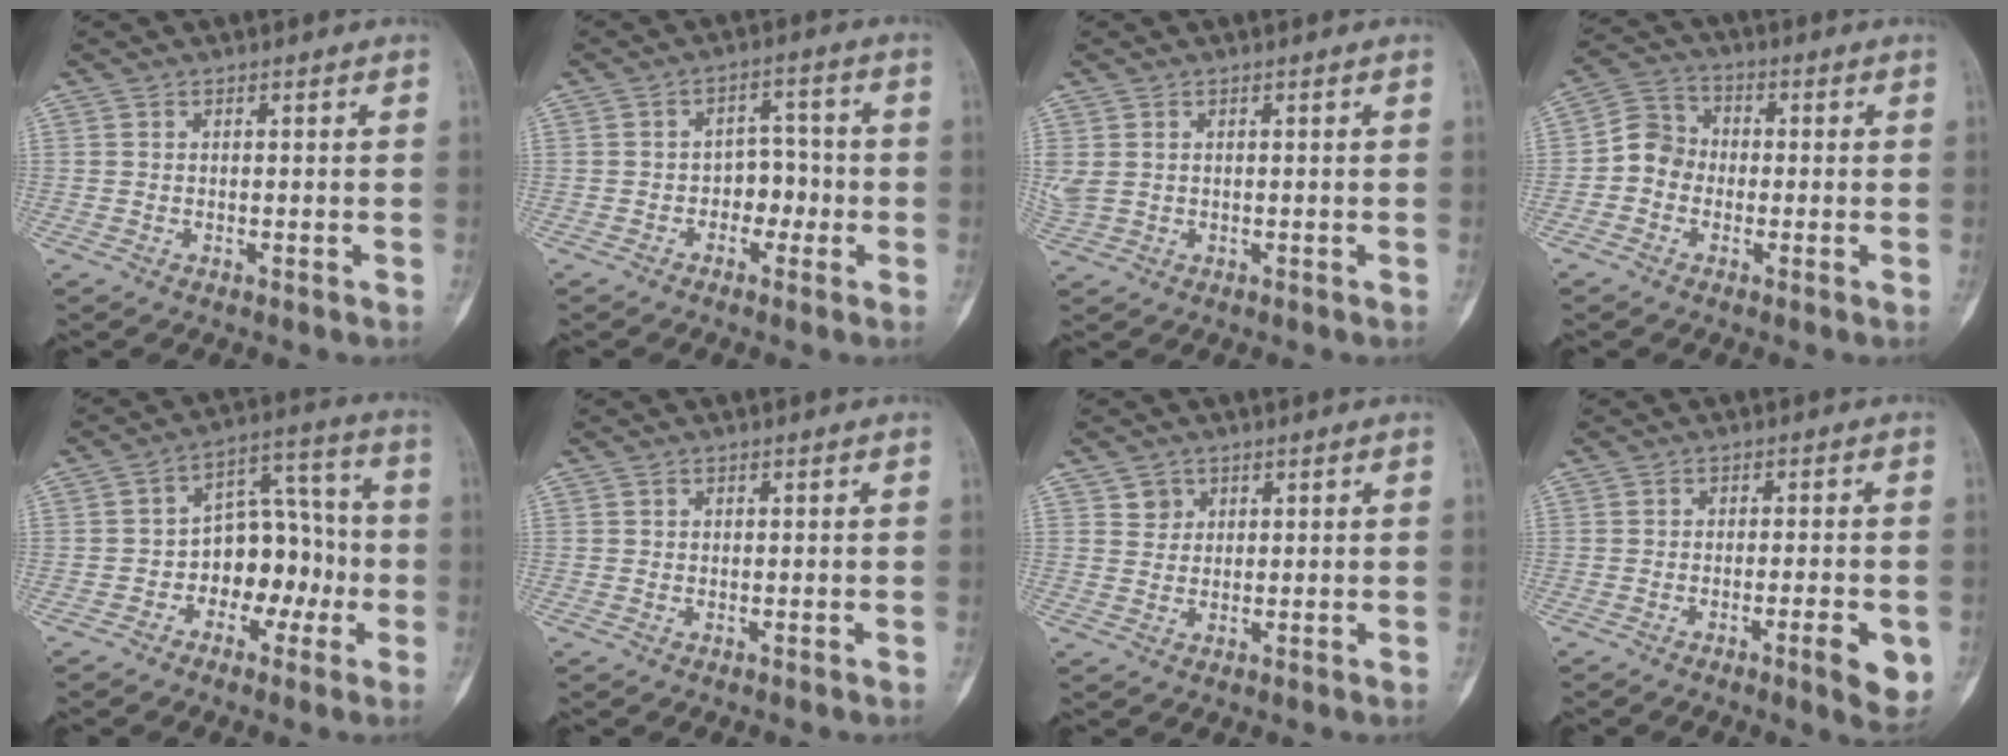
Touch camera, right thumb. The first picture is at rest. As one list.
[{"total": 5.4, "force": [-1.6, 4.0, 3.3], "torque": [-0.014, 0.025, -0.033]}, {"total": 5.5, "force": [1.3, 3.9, 3.6], "torque": [-0.083, 0.007, 0.035]}, {"total": 6.5, "force": [-1.3, 5.8, 2.6], "torque": [-0.023, 0.025, -0.039]}, {"total": 11.8, "force": [-2.9, 8.1, 8.1], "torque": [-0.077, 0.055, -0.052]}, {"total": 0.0}, {"total": 2.6, "force": [1.4, 2.1, 0.3], "torque": [0.015, -0.008, 0.019]}, {"total": 6.2, "force": [-2.3, 1.3, 5.7], "torque": [-0.073, -0.003, -0.029]}]